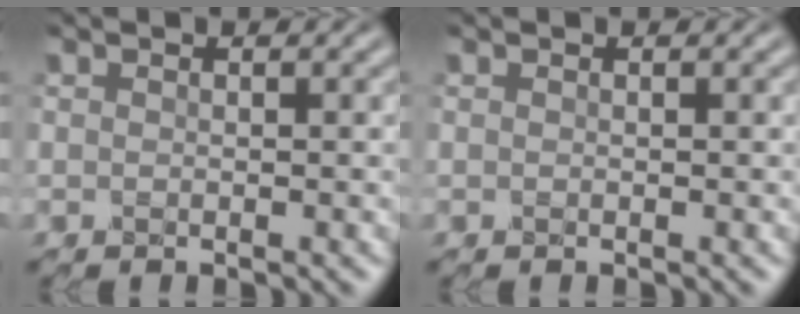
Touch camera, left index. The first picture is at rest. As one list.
[{"total": 0.0}]